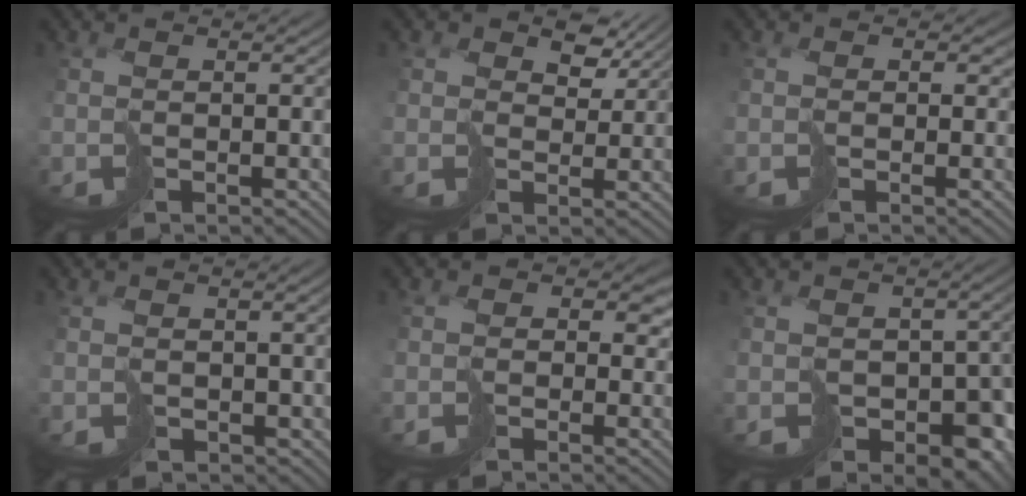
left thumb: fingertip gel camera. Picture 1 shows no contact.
{"total": 3.7, "force": [2.8, 2.2, 1.0], "torque": [-0.021, -0.001, 0.059]}
{"total": 1.1, "force": [0.2, 1.1, 0.1], "torque": [-0.002, 0.001, 0.000]}
{"total": 2.2, "force": [0.4, 2.0, 0.6], "torque": [-0.015, -0.010, 0.010]}
{"total": 3.1, "force": [0.8, 2.7, 1.2], "torque": [-0.023, -0.005, 0.012]}
{"total": 6.9, "force": [-2.2, 5.2, 4.0], "torque": [-0.048, -0.016, -0.031]}